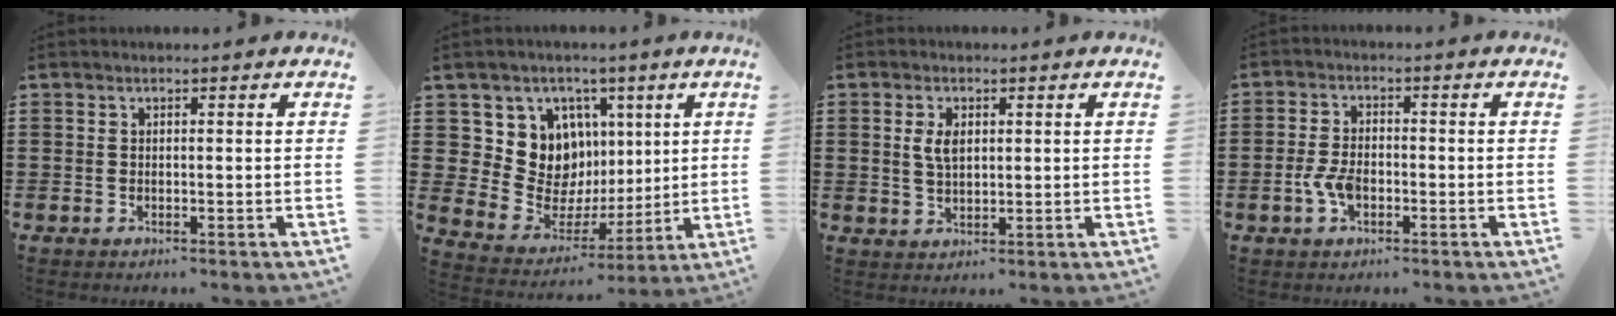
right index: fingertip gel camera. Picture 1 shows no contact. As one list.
[{"total": 11.0, "force": [2.9, 10.0, 3.6], "torque": [-0.089, -0.030, 0.063]}, {"total": 3.4, "force": [0.9, 1.7, 2.8], "torque": [-0.060, 0.007, 0.014]}, {"total": 4.1, "force": [-1.3, 2.3, 3.1], "torque": [-0.077, -0.004, -0.028]}]